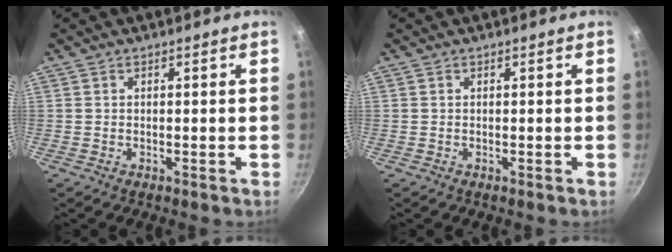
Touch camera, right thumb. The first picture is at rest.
{"total": 0.0}